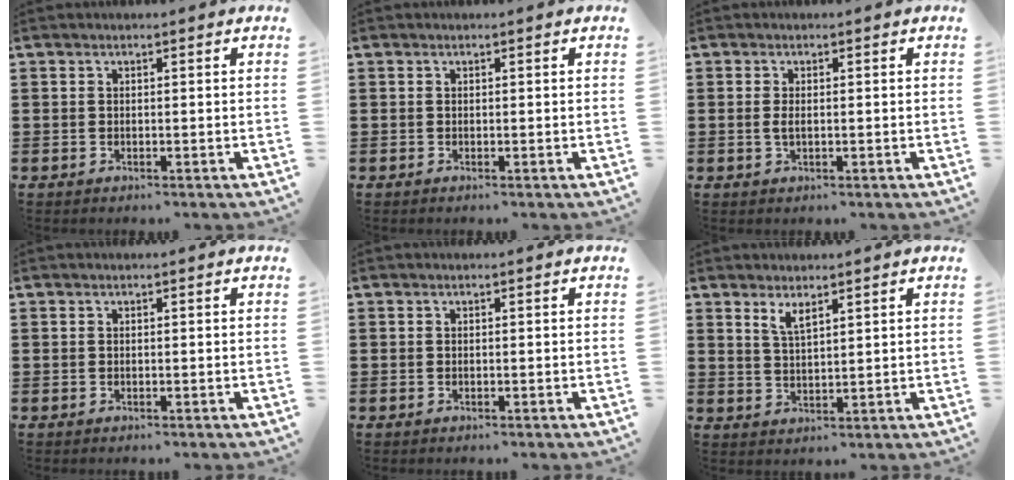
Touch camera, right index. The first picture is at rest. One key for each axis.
{"total": 0.0}
{"total": 1.5, "fx": 0.0, "fy": 0.4, "fz": 1.5, "tx": -0.037, "ty": -0.004, "tz": -0.003}
{"total": 0.0}
{"total": 0.0}
{"total": 2.8, "fx": 2.0, "fy": 0.8, "fz": 1.8, "tx": -0.040, "ty": 0.003, "tz": 0.037}